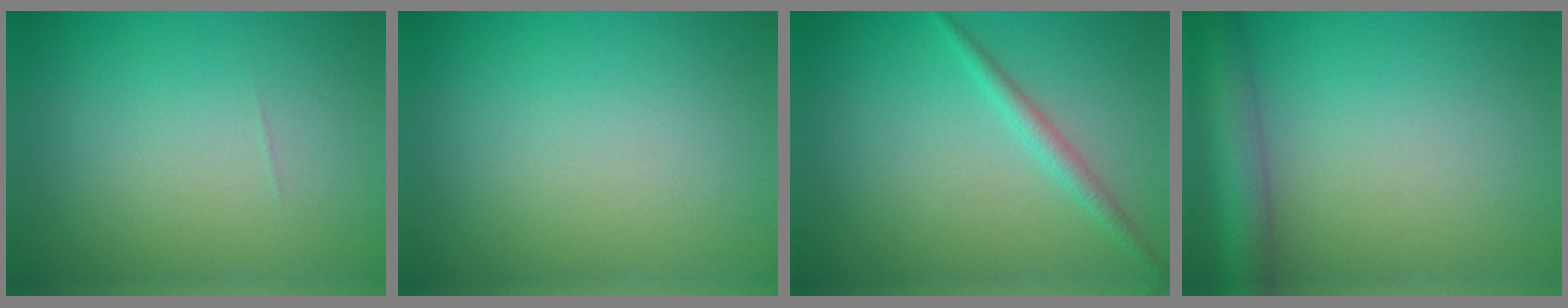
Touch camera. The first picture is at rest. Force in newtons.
{"total": 0.0}
{"total": 1.7, "press": 1.7, "slide": 0.1}
{"total": 5.1, "press": 5.1, "slide": 0.2}